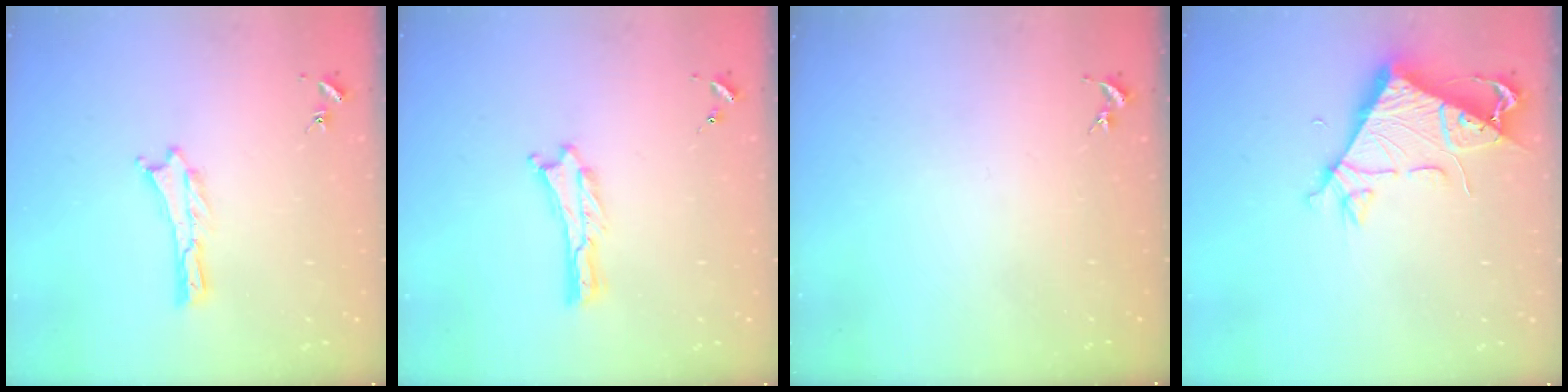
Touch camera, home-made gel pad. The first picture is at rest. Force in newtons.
{"total": 0.0}
{"total": 0.0}
{"total": 7.1, "press": 7.1, "slide": 0.6}